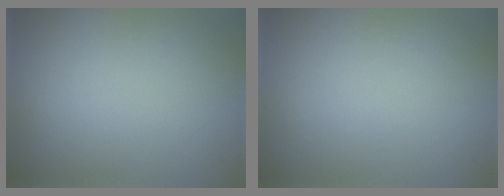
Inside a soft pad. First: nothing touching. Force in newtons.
{"total": 0.0}